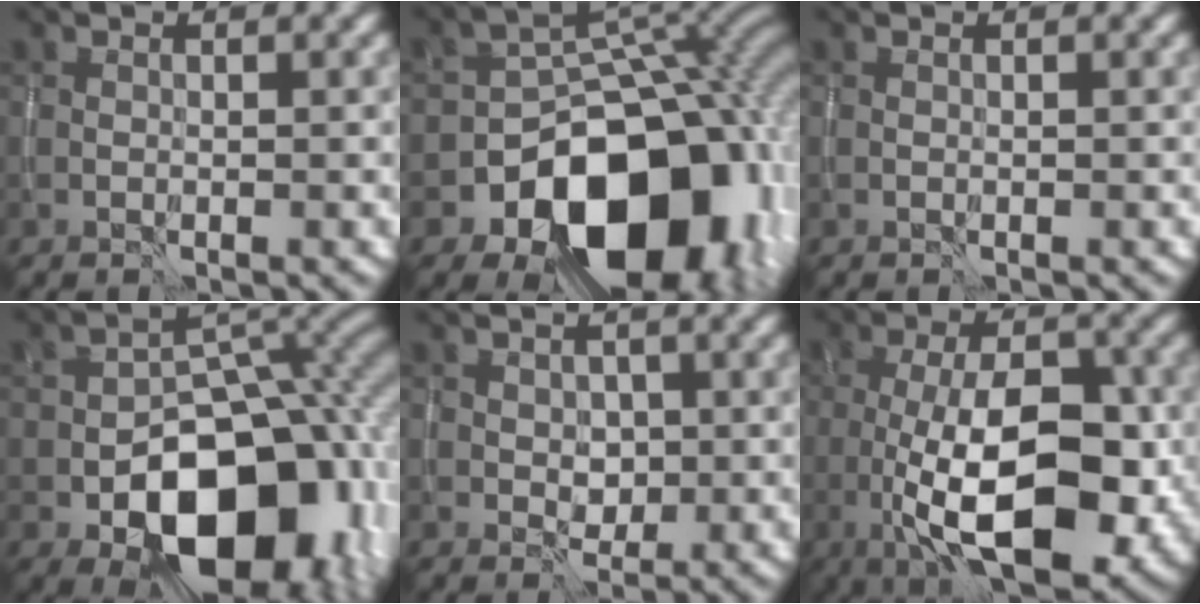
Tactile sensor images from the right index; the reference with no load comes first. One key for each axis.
{"total": 15.6, "fx": -6.9, "fy": 10.7, "fz": 9.1, "tx": -0.093, "ty": -0.017, "tz": -0.105}
{"total": 0.0}
{"total": 15.7, "fx": -5.3, "fy": 10.2, "fz": 10.7, "tx": -0.126, "ty": -0.021, "tz": -0.076}
{"total": 1.7, "fx": 0.0, "fy": 1.5, "fz": 0.9, "tx": -0.014, "ty": -0.002, "tz": 0.002}
{"total": 11.8, "fx": -2.6, "fy": 5.0, "fz": 10.4, "tx": -0.168, "ty": -0.003, "tz": -0.045}